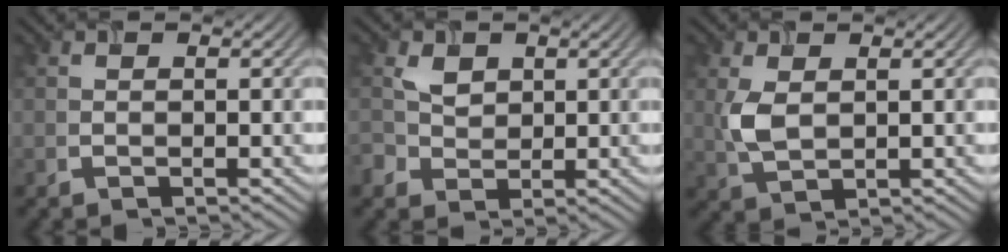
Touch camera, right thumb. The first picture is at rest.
{"total": 2.9, "force": [0.9, 2.5, 1.3], "torque": [-0.040, -0.001, 0.017]}
{"total": 3.9, "force": [0.7, 2.3, 3.1], "torque": [-0.080, 0.000, 0.019]}